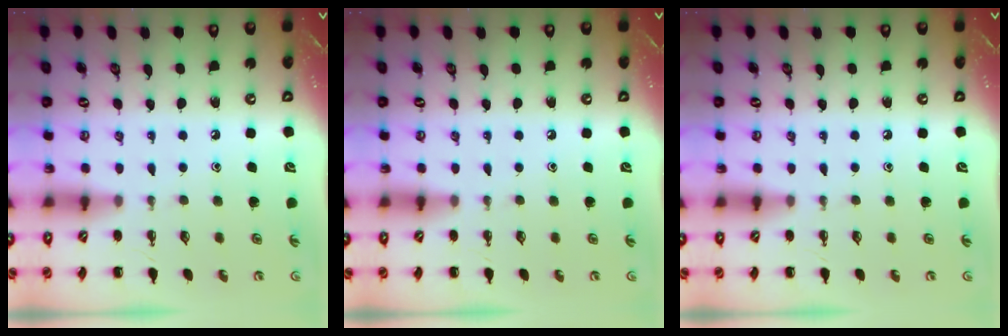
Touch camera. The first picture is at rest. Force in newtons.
{"total": 0.0}
{"total": 0.0}